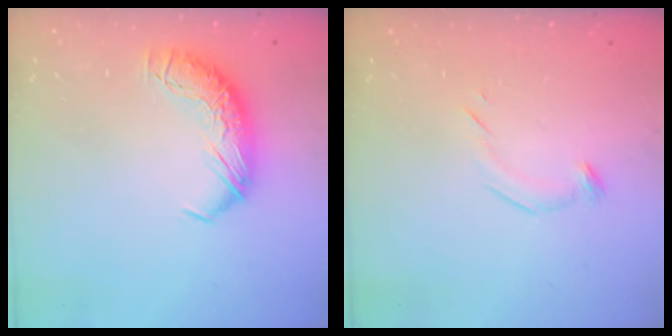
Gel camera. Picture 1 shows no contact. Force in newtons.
{"total": 6.5, "press": 6.5, "slide": 0.9}